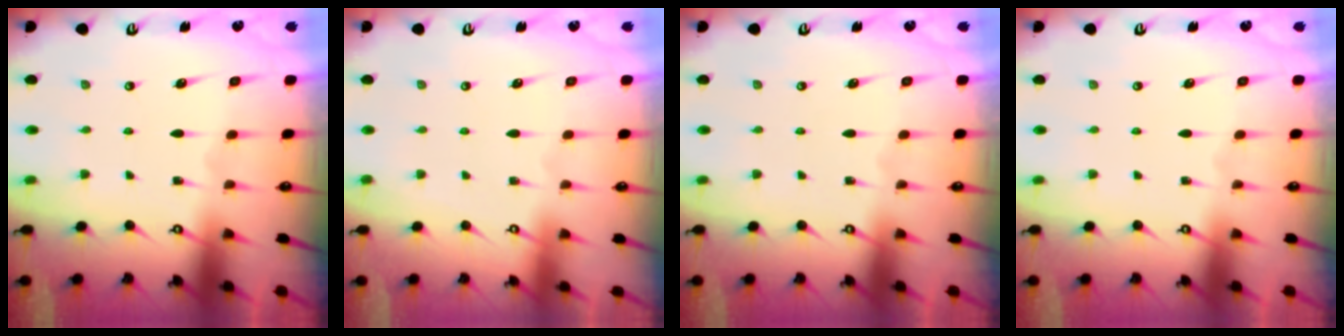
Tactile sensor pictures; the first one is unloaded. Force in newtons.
{"total": 3.9, "press": 3.9, "slide": 0.1}
{"total": 0.0}
{"total": 0.0}